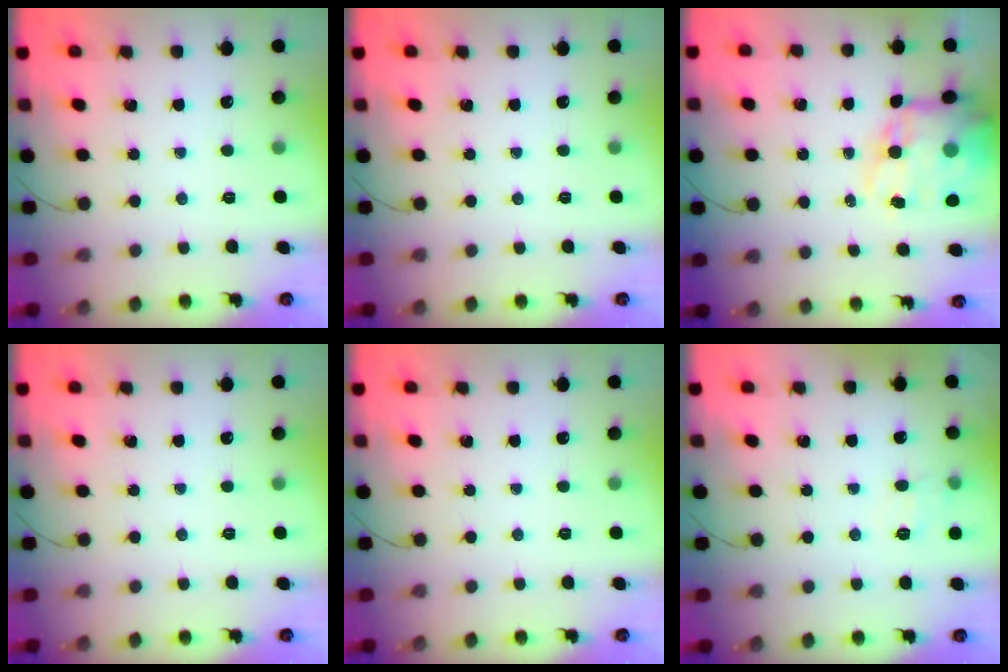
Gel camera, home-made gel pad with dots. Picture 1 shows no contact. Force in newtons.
{"total": 0.0}
{"total": 18.1, "press": 17.6, "slide": 4.2}
{"total": 0.0}
{"total": 0.0}
{"total": 4.5, "press": 4.2, "slide": 1.7}